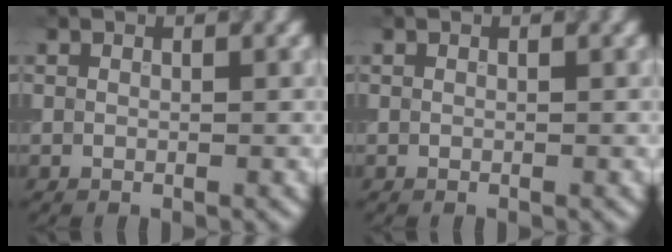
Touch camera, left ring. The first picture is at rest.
{"total": 0.0}